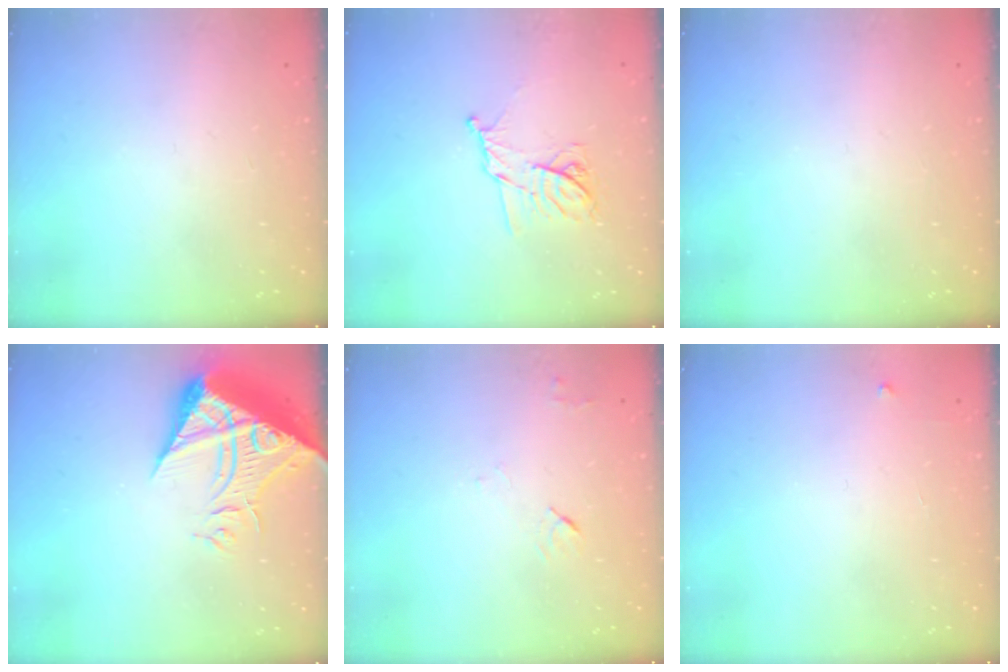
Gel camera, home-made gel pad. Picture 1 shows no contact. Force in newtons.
{"total": 10.3, "press": 10.3, "slide": 0.3}
{"total": 0.0}
{"total": 19.4, "press": 19.3, "slide": 2.1}
{"total": 4.6, "press": 4.5, "slide": 0.6}
{"total": 2.3, "press": 2.3, "slide": 0.3}